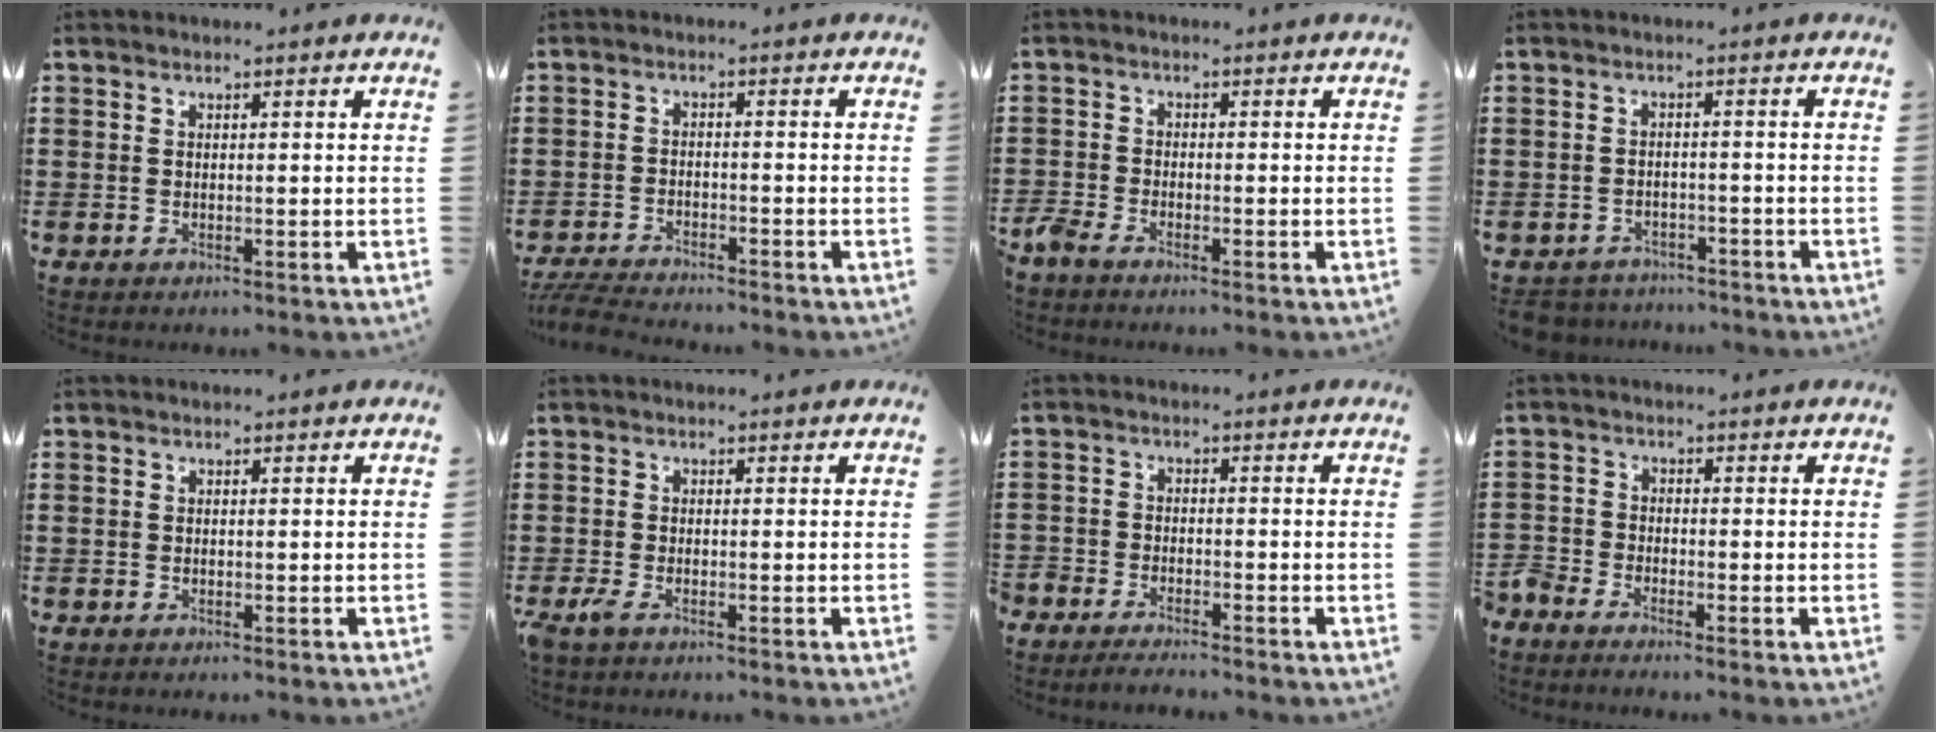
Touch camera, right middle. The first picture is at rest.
{"total": 4.2, "force": [-4.1, 0.2, 0.9], "torque": [-0.027, -0.005, -0.084]}
{"total": 2.2, "force": [-1.9, 0.5, 0.9], "torque": [-0.040, -0.004, -0.045]}
{"total": 3.0, "force": [-2.9, 0.5, -0.3], "torque": [-0.005, -0.003, -0.063]}
{"total": 0.0}
{"total": 1.8, "force": [-1.2, 0.5, 1.3], "torque": [-0.046, -0.009, -0.028]}
{"total": 3.0, "force": [-3.0, 0.3, -0.2], "torque": [-0.003, 0.002, -0.065]}
{"total": 2.8, "force": [-2.8, 0.4, 0.0], "torque": [-0.020, -0.004, -0.065]}